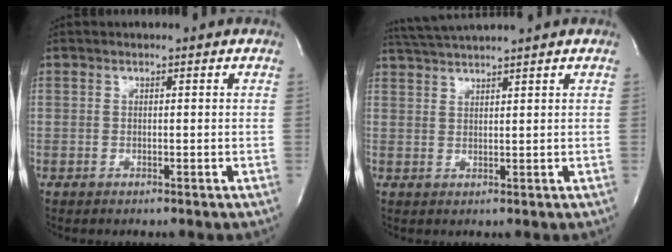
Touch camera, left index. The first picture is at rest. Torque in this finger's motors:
{"motor_torque": [0.94, -1.19, 0.11, 0.04]}